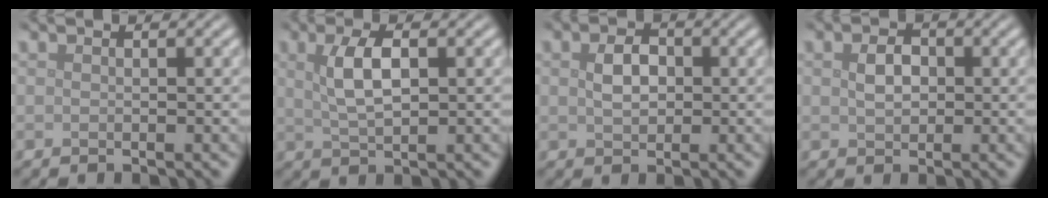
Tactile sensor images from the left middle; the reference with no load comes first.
{"total": 3.7, "force": [1.0, 1.4, 3.2], "torque": [-0.068, 0.004, 0.021]}
{"total": 2.4, "force": [0.3, 1.7, 1.7], "torque": [-0.035, 0.003, 0.004]}
{"total": 2.0, "force": [0.2, 1.4, 1.4], "torque": [-0.029, 0.003, 0.003]}